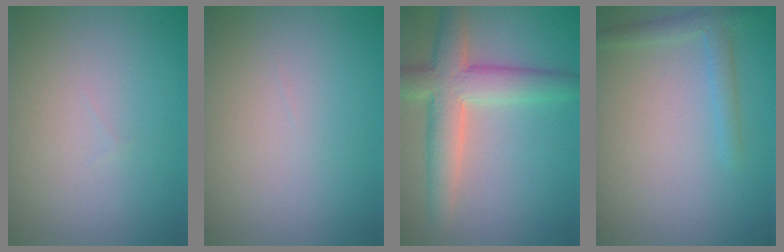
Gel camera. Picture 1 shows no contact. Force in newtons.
{"total": 0.0}
{"total": 6.1, "press": 6.1, "slide": 0.4}
{"total": 1.9, "press": 1.9, "slide": 0.1}